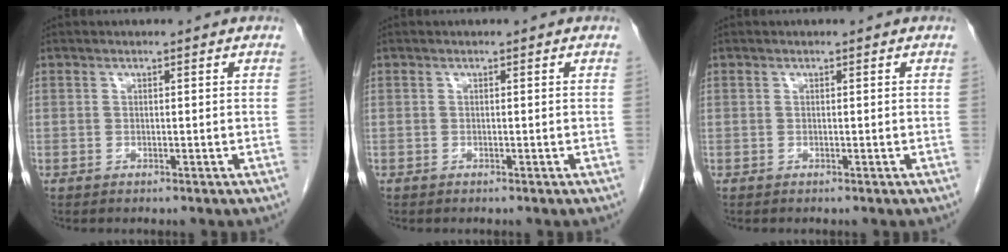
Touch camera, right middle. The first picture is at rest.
{"total": 0.0}
{"total": 0.0}